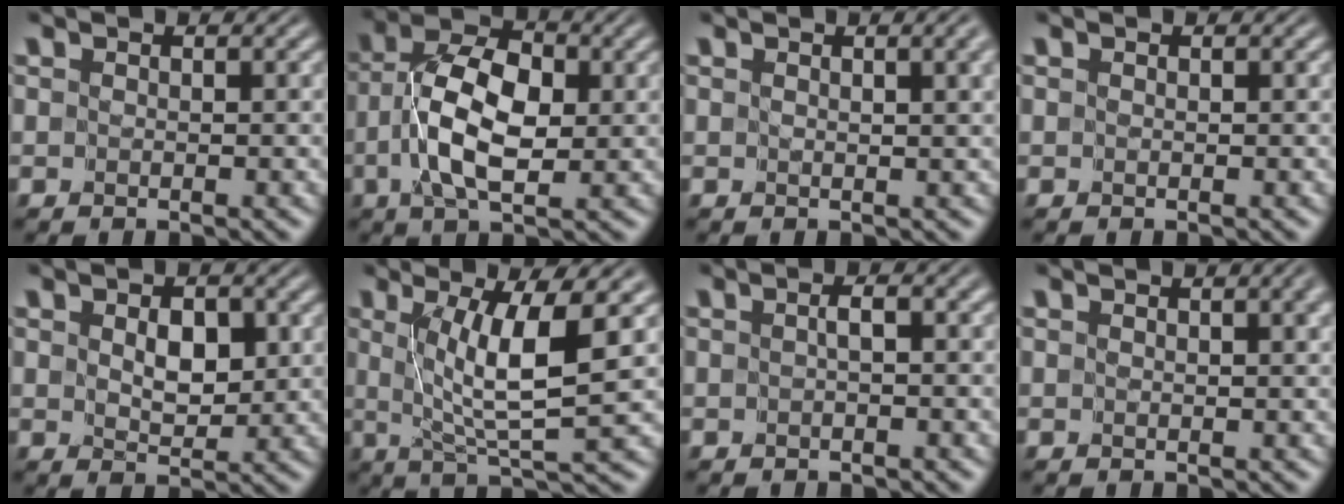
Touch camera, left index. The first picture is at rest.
{"total": 7.1, "force": [-0.5, 3.7, 6.1], "torque": [-0.114, 0.012, -0.016]}
{"total": 2.7, "force": [1.0, 0.7, 2.4], "torque": [-0.019, 0.005, 0.010]}
{"total": 0.0}
{"total": 2.6, "force": [0.7, 1.6, 2.0], "torque": [-0.038, -0.004, 0.017]}
{"total": 6.5, "force": [1.4, 0.9, 6.2], "torque": [-0.108, -0.006, 0.030]}
{"total": 0.9, "force": [-0.1, -0.2, 0.9], "torque": [-0.018, 0.002, 0.000]}
{"total": 1.3, "force": [0.4, 0.1, 1.2], "torque": [-0.014, 0.001, 0.005]}